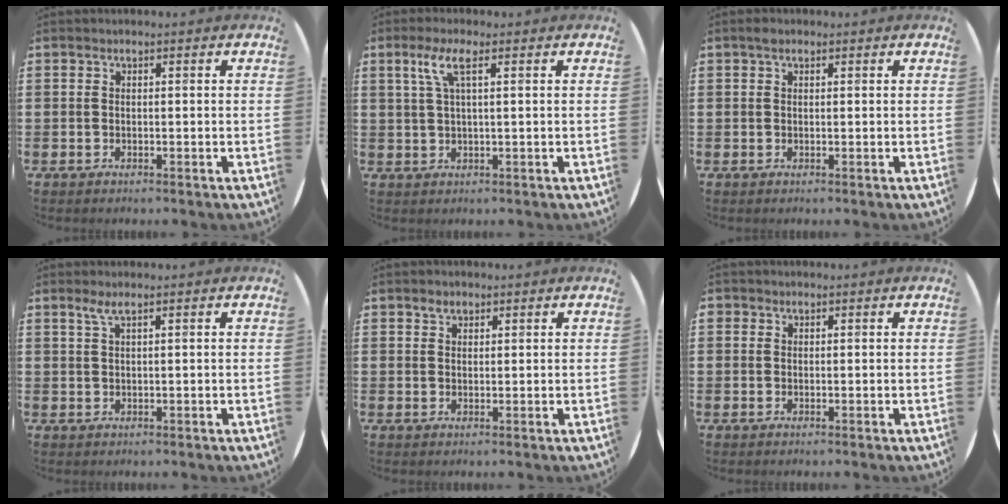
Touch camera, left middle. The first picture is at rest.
{"total": 3.5, "force": [1.5, 0.5, 3.1], "torque": [-0.066, 0.008, 0.023]}
{"total": 0.8, "force": [0.5, 0.5, 0.4], "torque": [0.000, 0.002, 0.007]}
{"total": 1.5, "force": [0.9, 0.1, 1.2], "torque": [-0.025, 0.004, 0.014]}
{"total": 1.4, "force": [1.1, 0.8, 0.3], "torque": [0.001, 0.001, 0.019]}
{"total": 0.6, "force": [0.4, 0.4, -0.1], "torque": [0.002, 0.004, 0.007]}